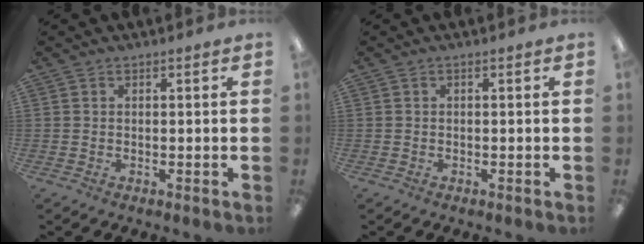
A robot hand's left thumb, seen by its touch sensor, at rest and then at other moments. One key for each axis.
{"total": 0.0}